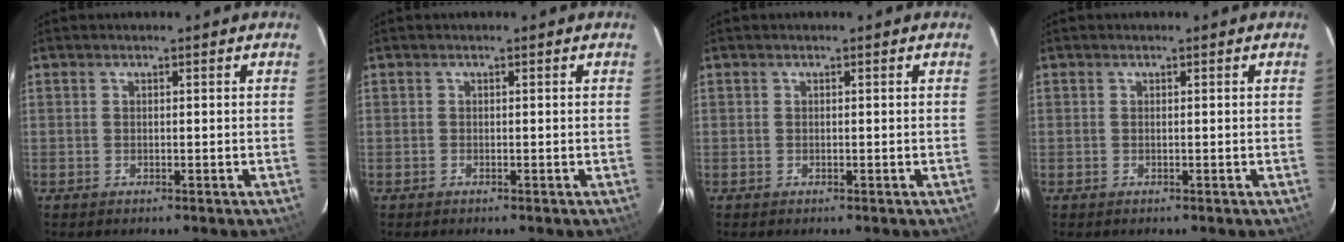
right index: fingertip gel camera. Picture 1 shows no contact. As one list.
[{"total": 0.0}, {"total": 0.0}, {"total": 0.0}]